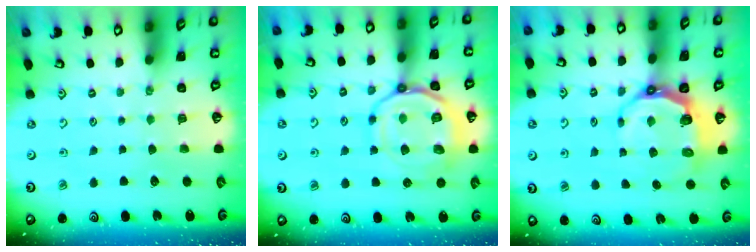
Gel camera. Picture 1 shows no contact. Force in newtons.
{"total": 15.3, "press": 15.3, "slide": 1.4}
{"total": 8.0, "press": 6.8, "slide": 4.1}